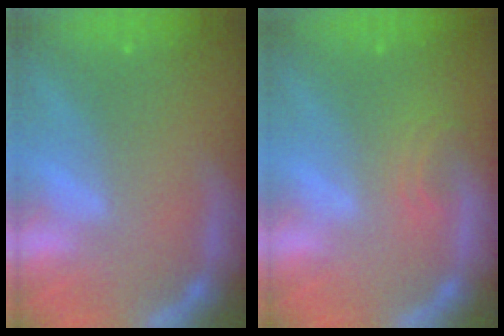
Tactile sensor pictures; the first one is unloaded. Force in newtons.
{"total": 1.9}